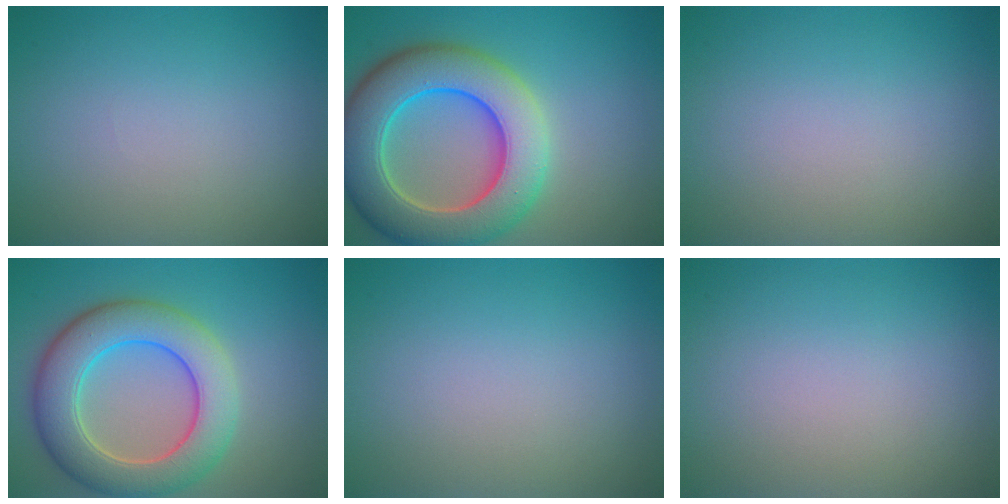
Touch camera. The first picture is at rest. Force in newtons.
{"total": 10.9, "press": 10.9, "slide": 0.4}
{"total": 0.0}
{"total": 8.1, "press": 8.1, "slide": 0.3}
{"total": 0.0}
{"total": 0.0}